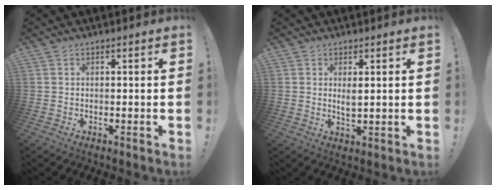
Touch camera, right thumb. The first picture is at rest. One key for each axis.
{"total": 2.8, "fx": 1.2, "fy": 1.2, "fz": 2.2, "tx": -0.039, "ty": -0.010, "tz": 0.021}